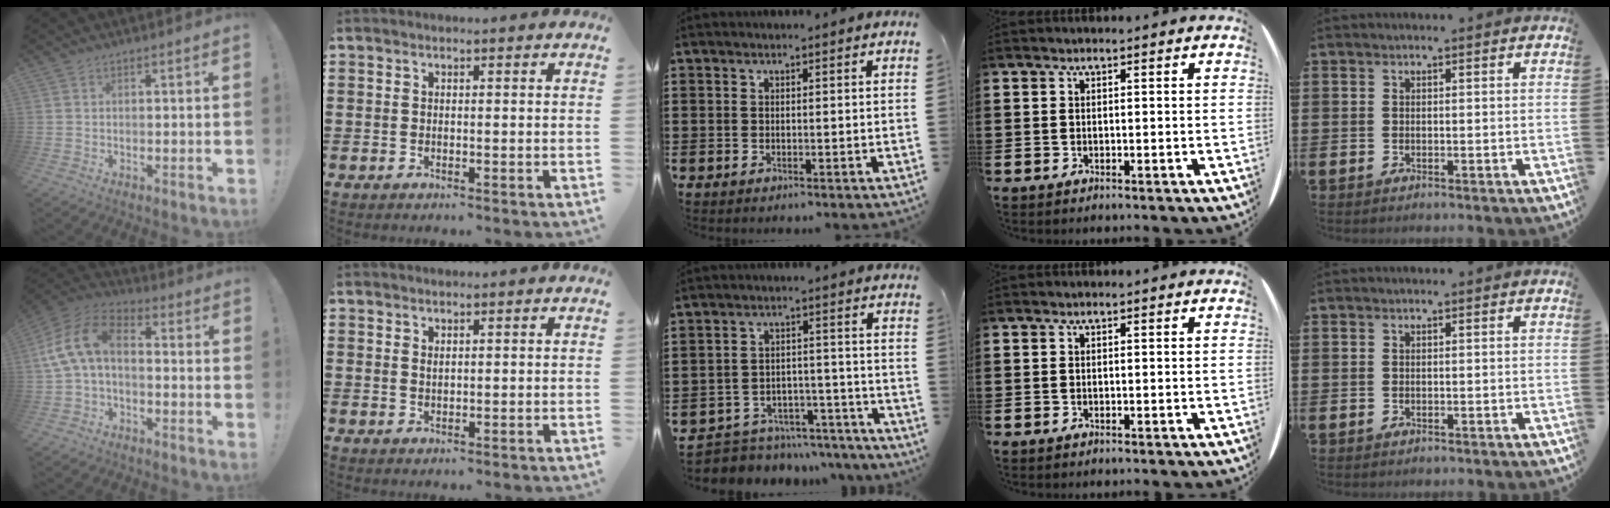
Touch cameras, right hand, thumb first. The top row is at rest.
{"thumb": {"total": 11.9, "force": [0.2, 7.3, 9.3], "torque": [-0.187, 0.020, 0.008]}, "index": {"total": 0.6, "force": [0.4, 0.2, 0.4], "torque": [-0.009, -0.001, 0.008]}, "middle": {"total": 5.6, "force": [-5.5, 1.1, 0.3], "torque": [-0.005, 0.019, -0.110]}}